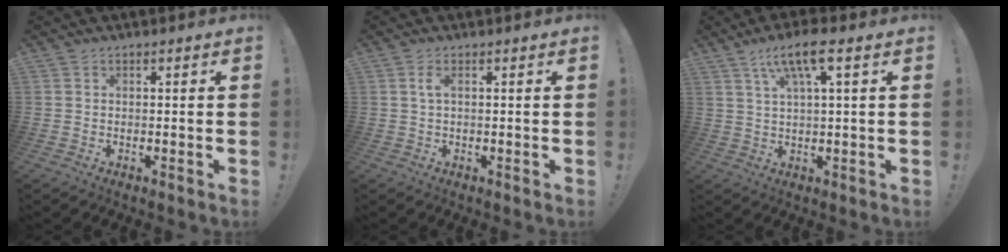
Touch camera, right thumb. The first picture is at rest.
{"total": 2.0, "force": [0.4, 0.4, 1.9], "torque": [-0.037, 0.002, 0.006]}
{"total": 8.8, "force": [3.9, 1.6, 7.7], "torque": [-0.138, -0.007, 0.066]}